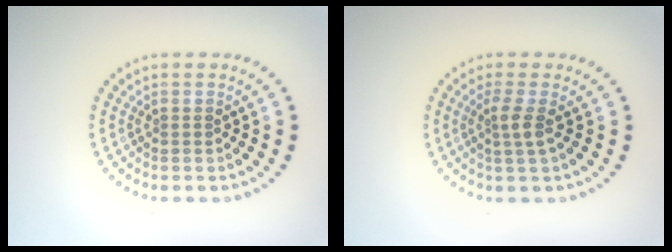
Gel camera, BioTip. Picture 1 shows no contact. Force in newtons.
{"total": 1.8, "press": 1.3, "slide": 1.3}